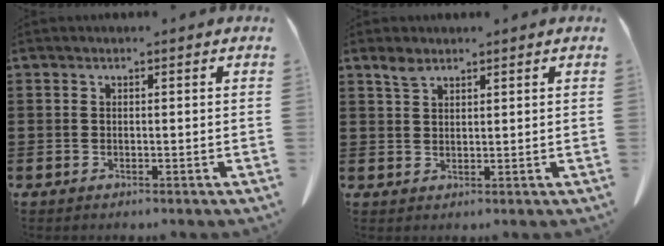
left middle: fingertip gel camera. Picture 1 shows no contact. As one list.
[{"total": 2.4, "force": [1.8, 0.9, 1.3], "torque": [-0.031, 0.003, 0.034]}]